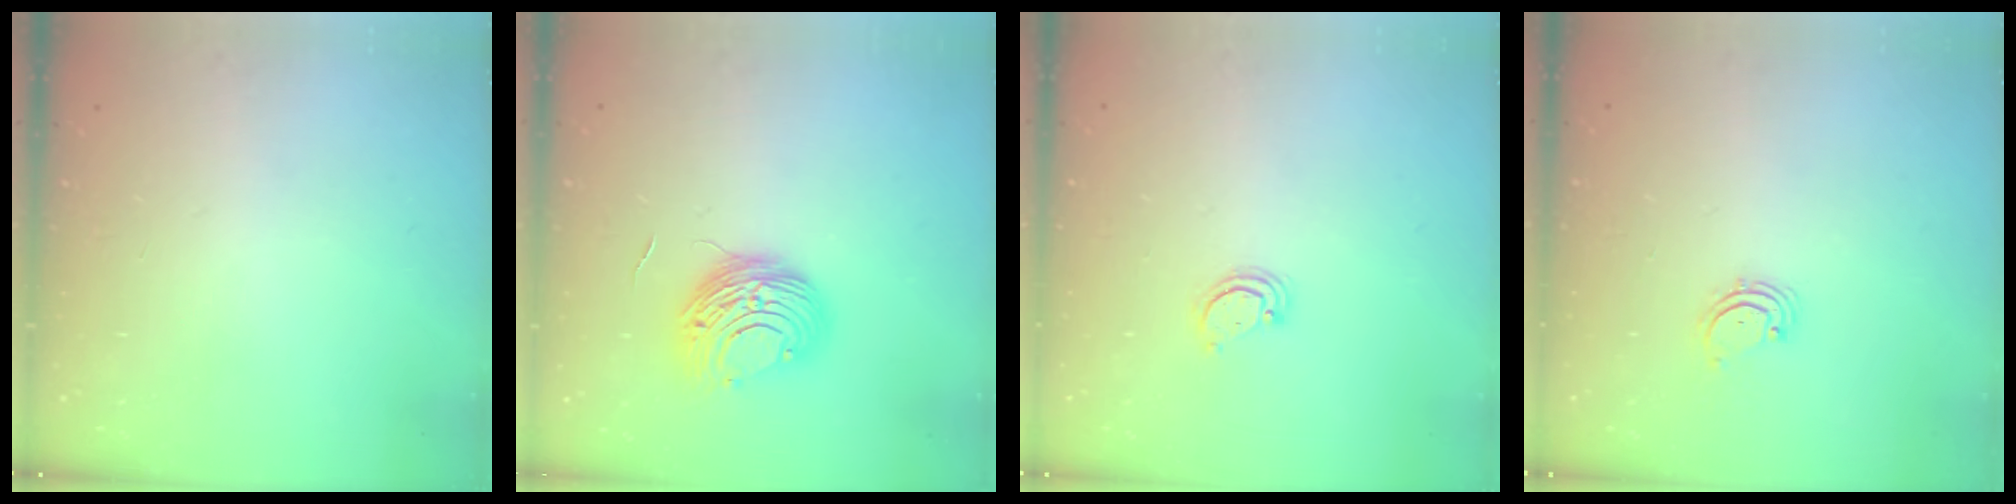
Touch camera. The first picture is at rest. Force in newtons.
{"total": 9.9, "press": 9.9, "slide": 0.9}
{"total": 3.2, "press": 3.2, "slide": 0.3}
{"total": 2.1, "press": 2.1, "slide": 0.3}